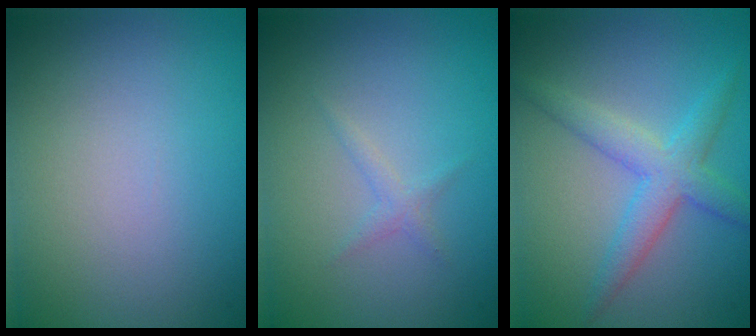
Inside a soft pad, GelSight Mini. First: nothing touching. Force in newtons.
{"total": 1.0, "press": 1.0, "slide": 0.1}
{"total": 3.7, "press": 3.7, "slide": 0.0}